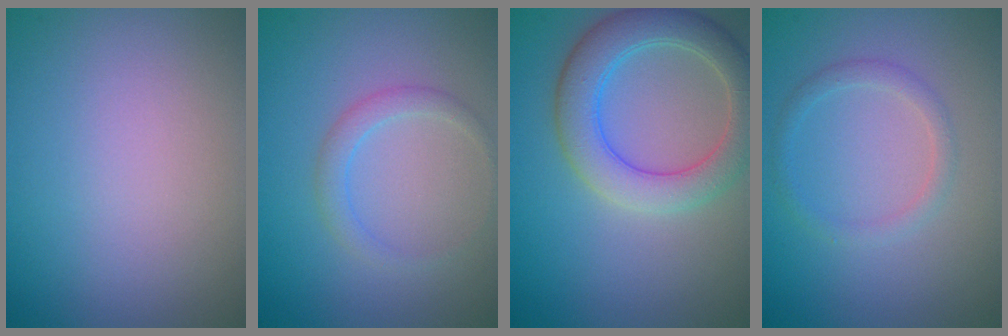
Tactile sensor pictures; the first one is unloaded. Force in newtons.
{"total": 1.6, "press": 1.6, "slide": 0.0}
{"total": 5.3, "press": 5.3, "slide": 0.5}
{"total": 1.5, "press": 1.5, "slide": 0.1}